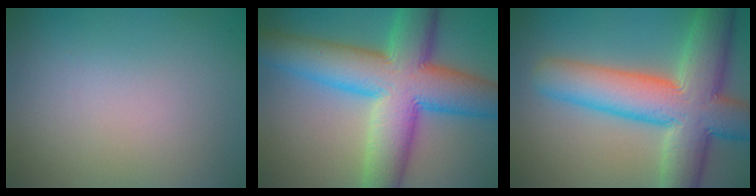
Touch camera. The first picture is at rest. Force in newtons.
{"total": 12.3, "press": 12.3, "slide": 0.4}
{"total": 11.3, "press": 11.3, "slide": 0.5}